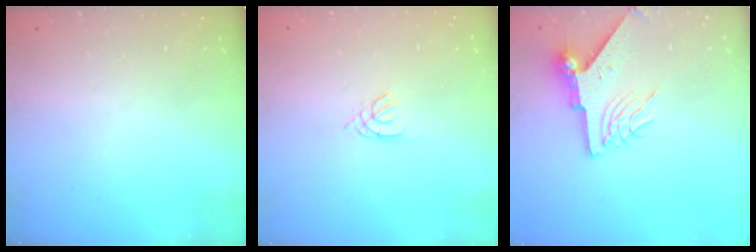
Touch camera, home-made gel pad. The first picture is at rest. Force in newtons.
{"total": 1.4, "press": 1.4, "slide": 0.3}
{"total": 9.4, "press": 9.3, "slide": 1.0}